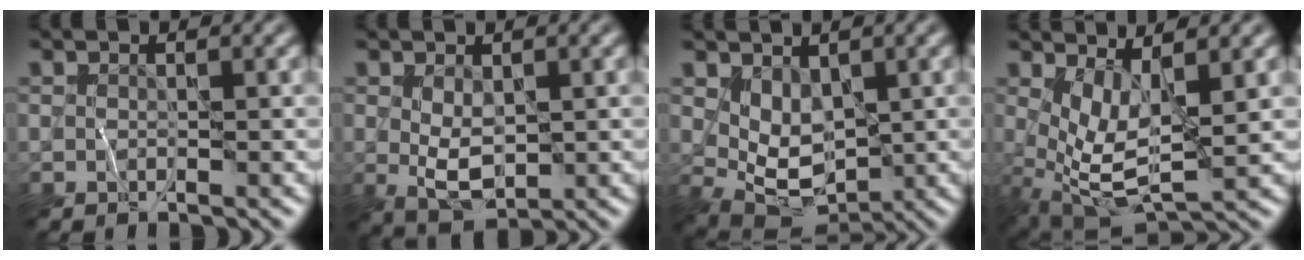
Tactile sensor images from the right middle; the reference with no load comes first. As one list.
[{"total": 3.3, "force": [0.3, 1.8, 2.8], "torque": [-0.052, -0.007, 0.012]}, {"total": 4.3, "force": [1.4, 2.7, 3.0], "torque": [-0.059, -0.017, 0.033]}, {"total": 5.2, "force": [1.1, 2.0, 4.7], "torque": [-0.108, -0.014, 0.023]}]